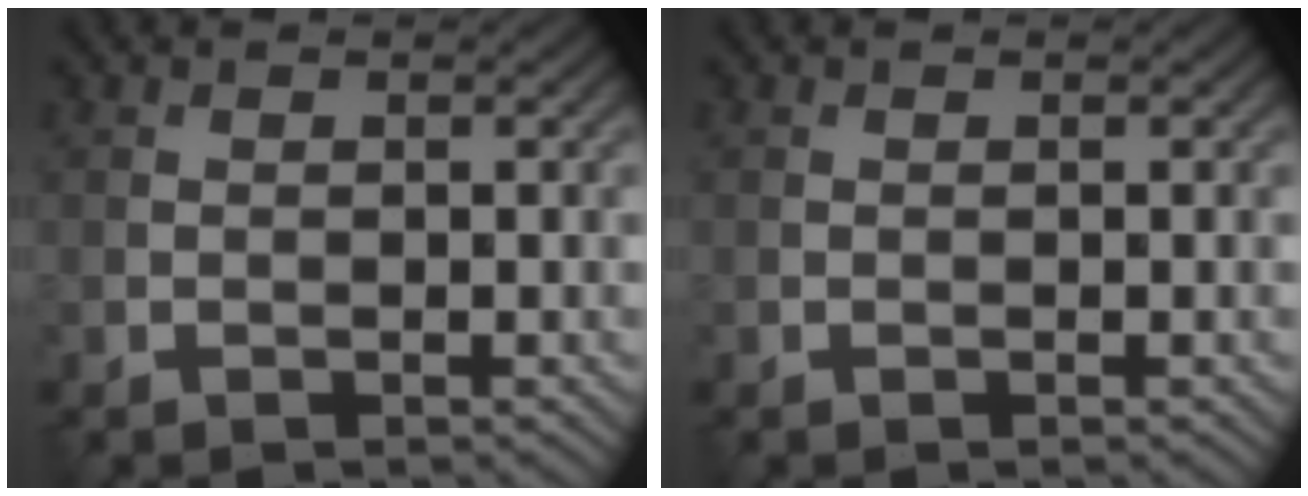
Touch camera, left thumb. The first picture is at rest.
{"total": 0.0}